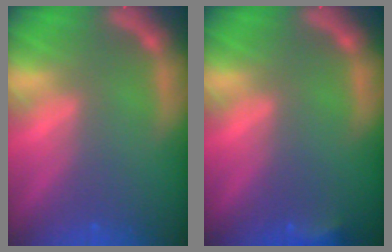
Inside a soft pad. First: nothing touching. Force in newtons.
{"total": 1.9}